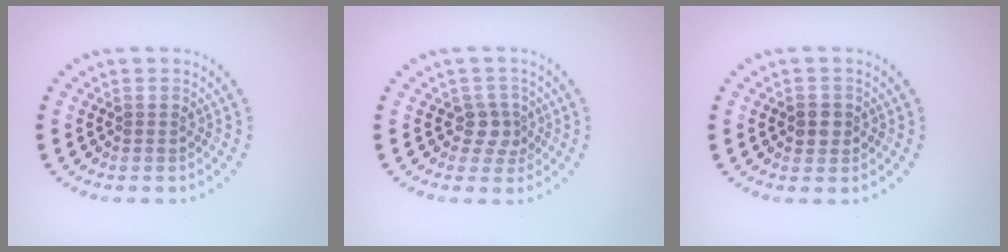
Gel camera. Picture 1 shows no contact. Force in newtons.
{"total": 2.1, "press": 1.7, "slide": 1.3}
{"total": 1.7, "press": 1.6, "slide": 0.5}